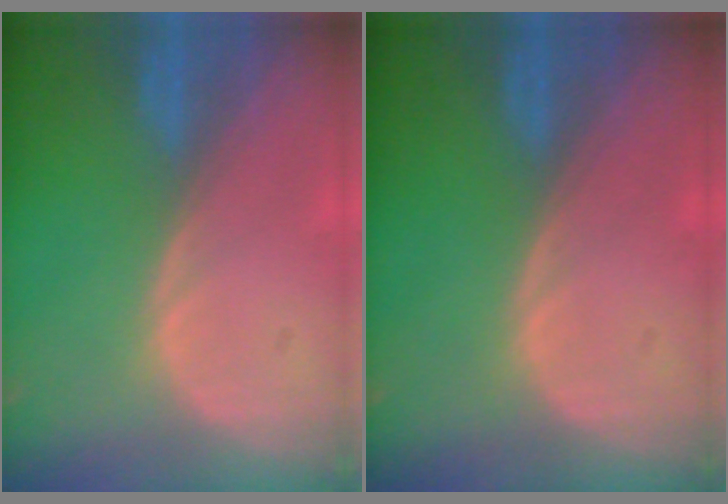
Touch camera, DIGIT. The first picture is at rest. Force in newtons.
{"total": 0.0}